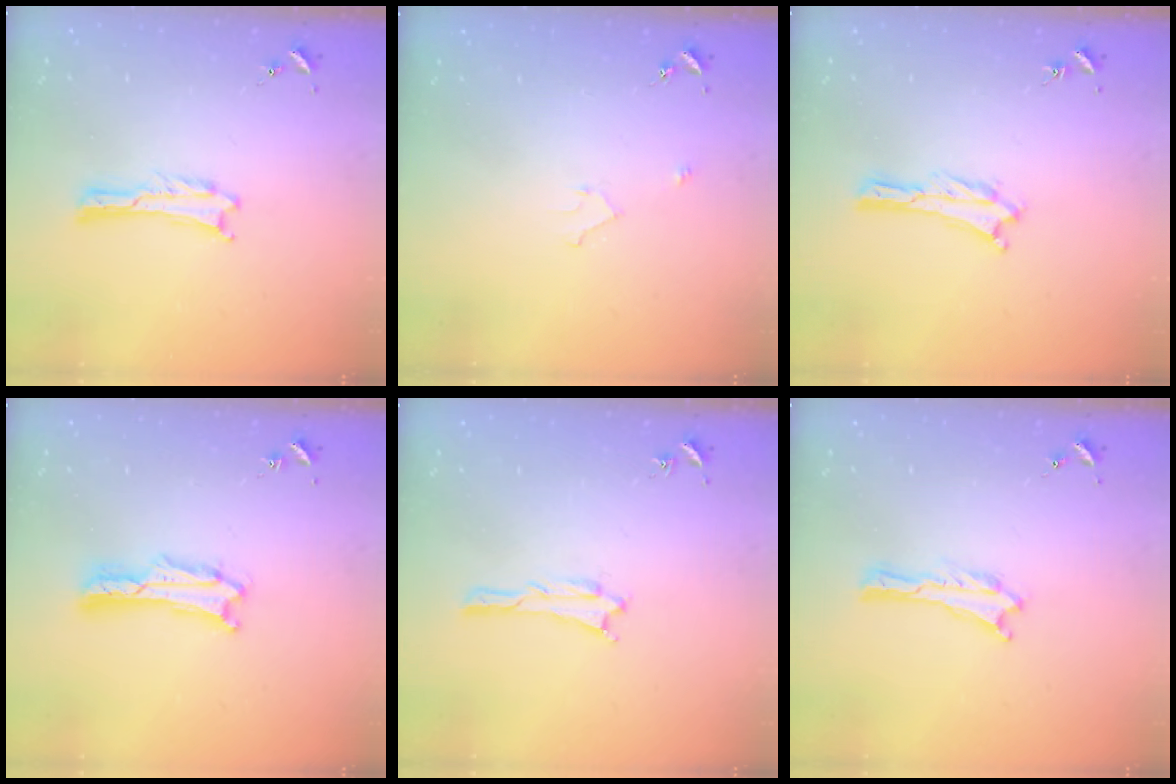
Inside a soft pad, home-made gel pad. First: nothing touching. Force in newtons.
{"total": 1.8, "press": 1.7, "slide": 0.2}
{"total": 0.7, "press": 0.6, "slide": 0.2}
{"total": 1.6, "press": 1.5, "slide": 0.3}
{"total": 0.7, "press": 0.7, "slide": 0.2}
{"total": 0.0}